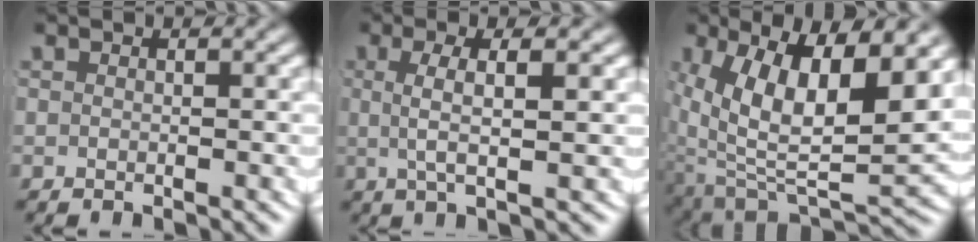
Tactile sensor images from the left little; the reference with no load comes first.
{"total": 3.5, "force": [0.7, 0.0, 3.4], "torque": [-0.061, -0.002, 0.018]}
{"total": 12.6, "force": [-0.8, 7.1, 10.4], "torque": [-0.182, -0.045, 0.012]}